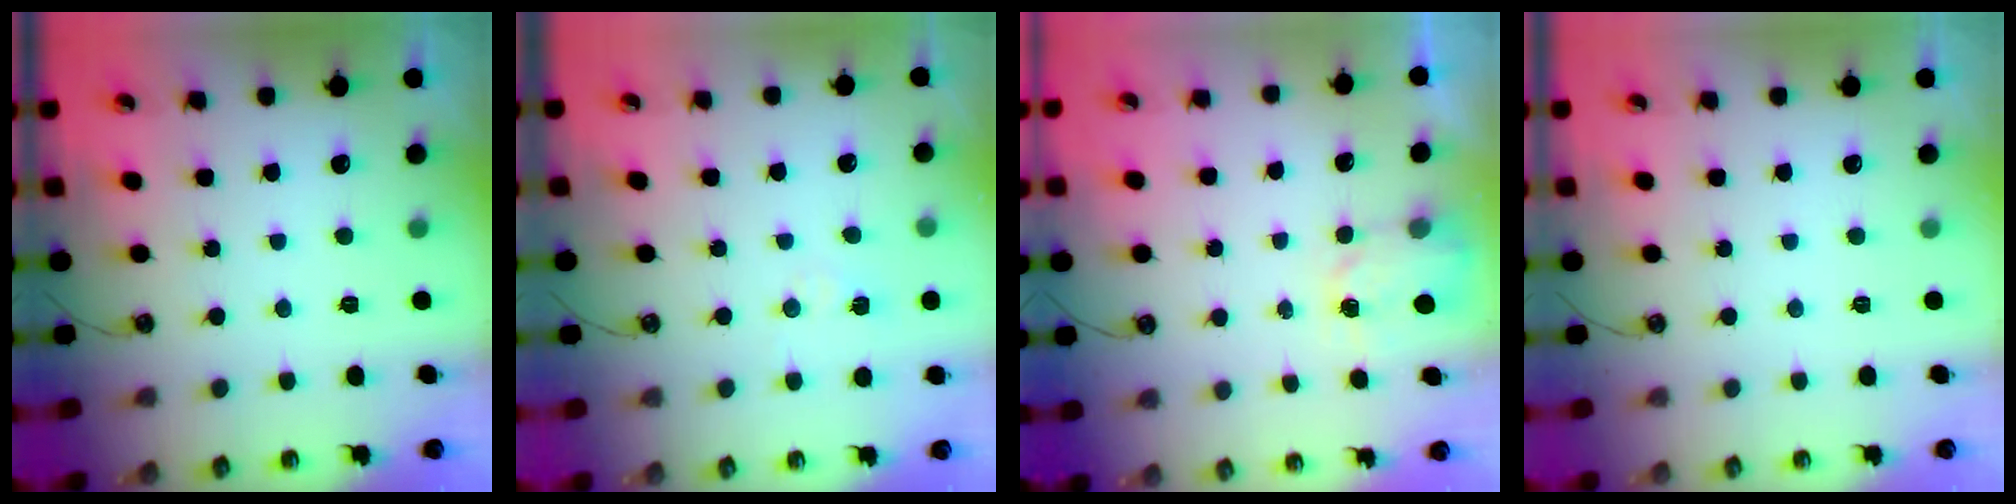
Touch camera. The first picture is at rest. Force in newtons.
{"total": 4.0, "press": 3.9, "slide": 0.5}
{"total": 2.7, "press": 2.7, "slide": 0.4}
{"total": 0.0}